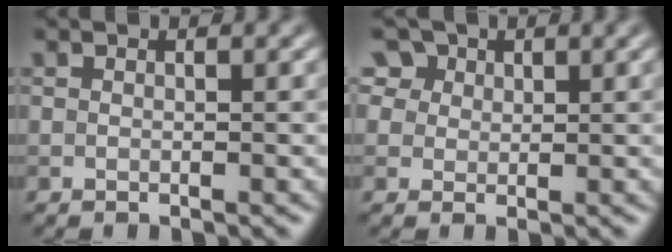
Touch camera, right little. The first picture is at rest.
{"total": 6.5, "force": [3.7, 4.6, 2.6], "torque": [-0.059, 0.010, 0.055]}